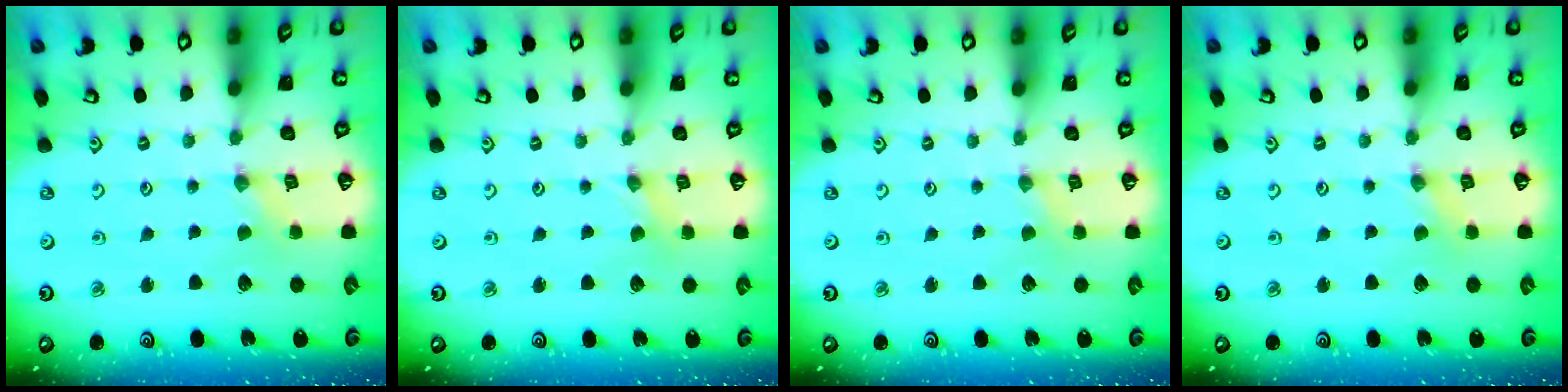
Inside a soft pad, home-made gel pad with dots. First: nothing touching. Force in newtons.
{"total": 0.0}
{"total": 0.6, "press": 0.6, "slide": 0.1}
{"total": 0.0}